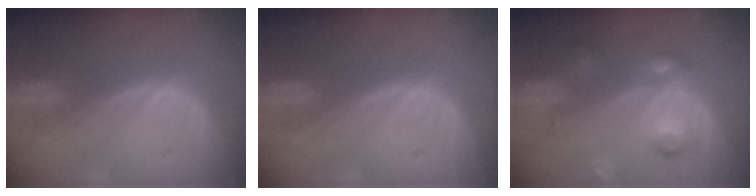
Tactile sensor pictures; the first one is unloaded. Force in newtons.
{"total": 0.0}
{"total": 6.1, "press": 6.1, "slide": 0.4}